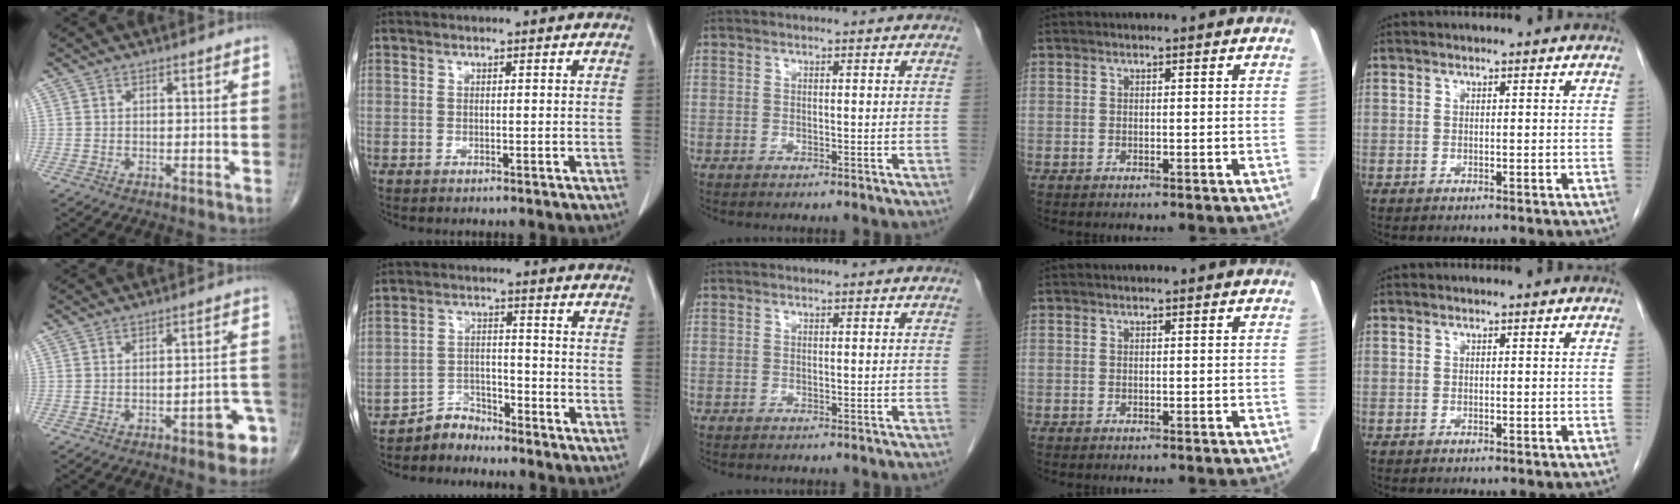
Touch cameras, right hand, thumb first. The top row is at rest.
{"thumb": {"total": 6.9, "force": [-4.0, 2.3, 5.2], "torque": [-0.044, 0.038, -0.046]}, "index": {"total": 4.1, "force": [-3.7, 1.5, -0.7], "torque": [0.020, 0.007, -0.068]}}